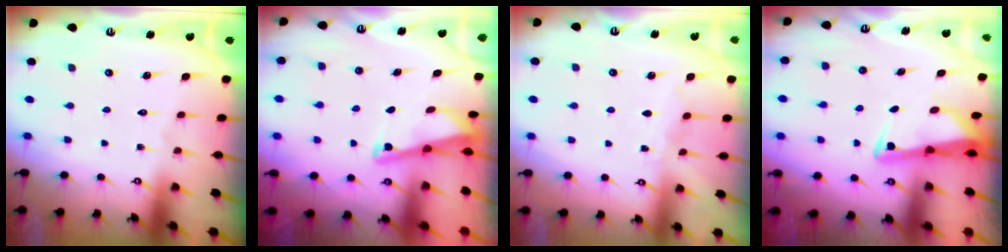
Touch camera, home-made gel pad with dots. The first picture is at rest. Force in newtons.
{"total": 2.9, "press": 2.9, "slide": 0.3}
{"total": 3.4, "press": 3.4, "slide": 0.5}
{"total": 2.5, "press": 2.5, "slide": 0.5}